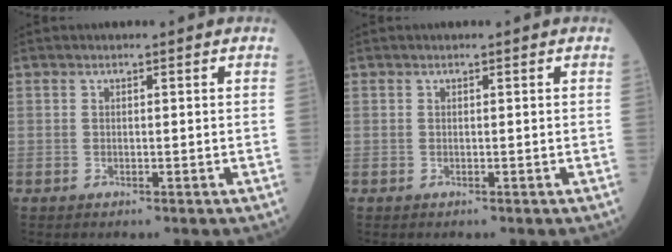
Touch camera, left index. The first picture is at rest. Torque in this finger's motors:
{"motor_torque": [0.00, 0.00, 0.01, 0.00]}